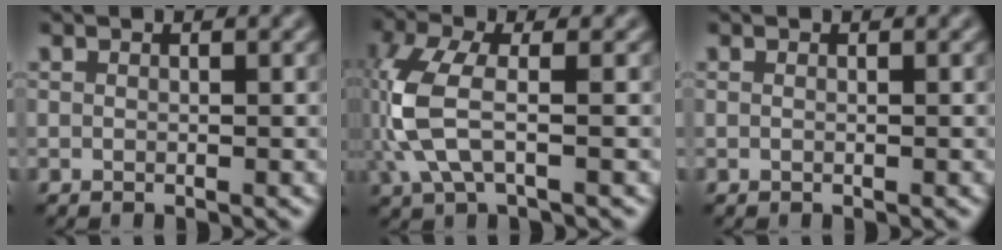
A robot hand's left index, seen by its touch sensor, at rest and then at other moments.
{"total": 5.7, "force": [-0.4, 2.5, 5.1], "torque": [-0.141, 0.004, -0.010]}
{"total": 0.0}